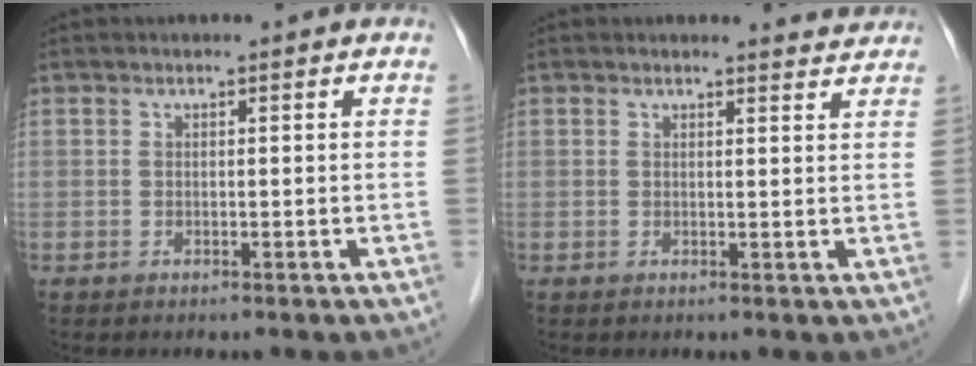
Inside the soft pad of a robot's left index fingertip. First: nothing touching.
{"total": 2.0, "force": [2.0, 0.2, -0.3], "torque": [-0.004, -0.014, 0.011]}